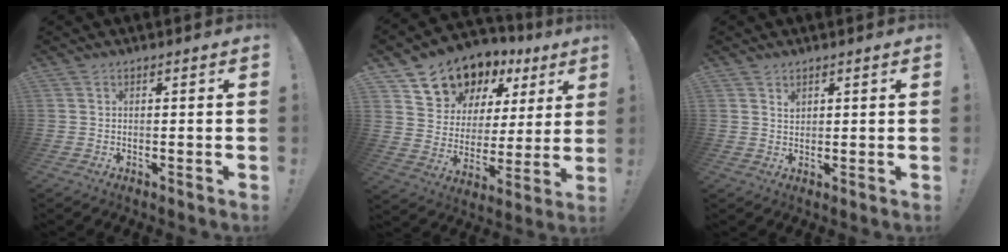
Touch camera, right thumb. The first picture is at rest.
{"total": 13.4, "force": [10.4, 7.9, 2.9], "torque": [-0.050, -0.083, 0.201]}
{"total": 1.6, "force": [1.1, 1.0, 0.5], "torque": [0.000, -0.006, 0.020]}